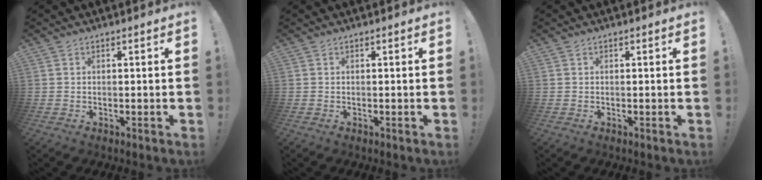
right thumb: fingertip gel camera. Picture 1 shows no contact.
{"total": 0.0}
{"total": 0.0}